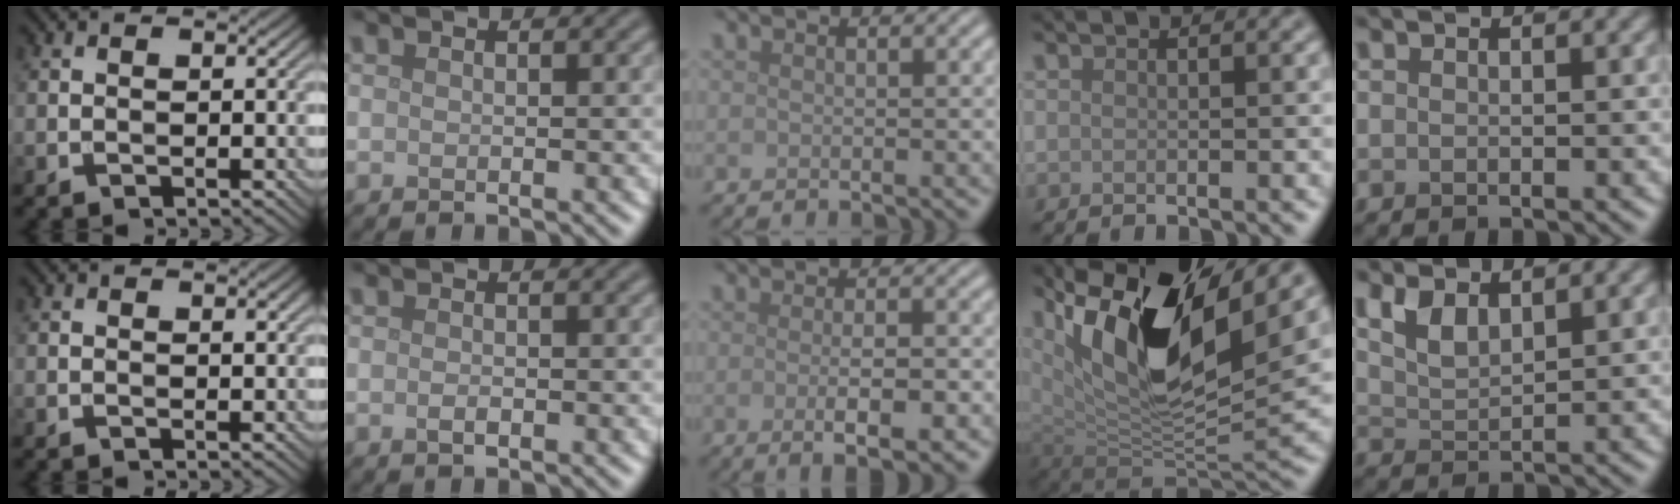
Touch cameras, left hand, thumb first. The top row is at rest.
{"thumb": {"total": 0.6, "force": [0.4, 0.2, 0.4], "torque": [-0.007, -0.001, 0.009]}, "index": {"total": 0.9, "force": [-0.3, 0.4, 0.8], "torque": [-0.018, -0.002, -0.005]}, "middle": {"total": 3.8, "force": [-0.9, 0.9, 3.6], "torque": [-0.056, -0.007, -0.010]}, "ring": {"total": 13.7, "force": [6.3, 5.4, 10.9], "torque": [-0.201, 0.004, 0.120]}, "little": {"total": 3.0, "force": [2.1, 1.2, 1.9], "torque": [-0.043, -0.001, 0.044]}}